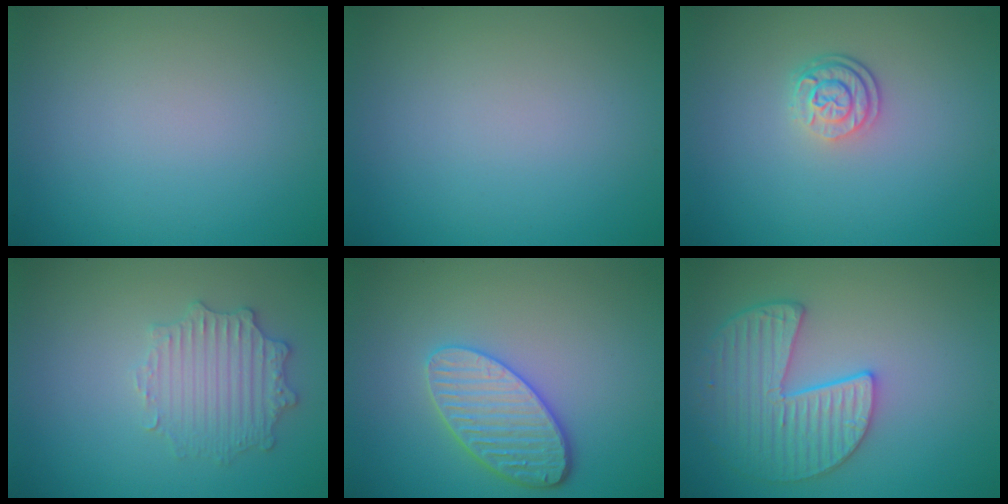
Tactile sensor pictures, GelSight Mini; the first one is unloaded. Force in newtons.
{"total": 0.0}
{"total": 2.6, "press": 2.0, "slide": 1.6}
{"total": 2.9, "press": 2.9, "slide": 0.1}
{"total": 4.3, "press": 3.8, "slide": 2.0}
{"total": 4.9, "press": 4.7, "slide": 1.6}